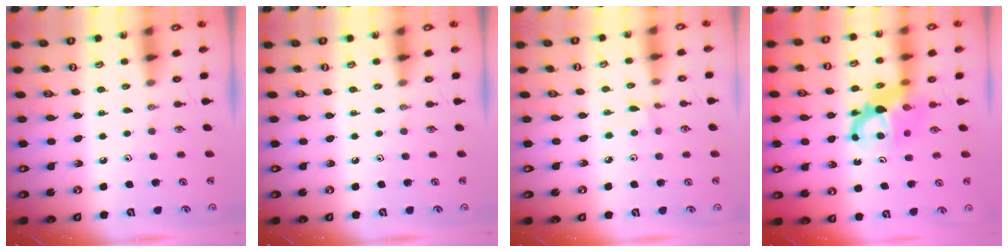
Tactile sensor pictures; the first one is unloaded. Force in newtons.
{"total": 0.0}
{"total": 2.2, "press": 2.2, "slide": 0.3}
{"total": 6.8, "press": 6.7, "slide": 0.4}